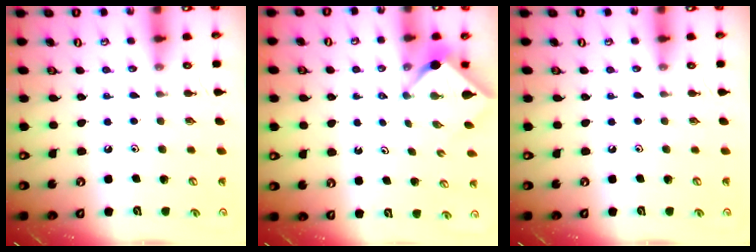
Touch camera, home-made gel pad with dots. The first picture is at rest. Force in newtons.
{"total": 2.5, "press": 2.5, "slide": 0.3}
{"total": 0.0}